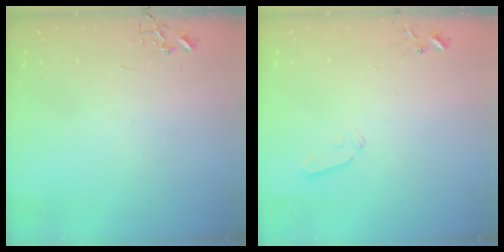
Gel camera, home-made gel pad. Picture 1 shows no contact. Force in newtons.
{"total": 5.4, "press": 5.4, "slide": 0.8}